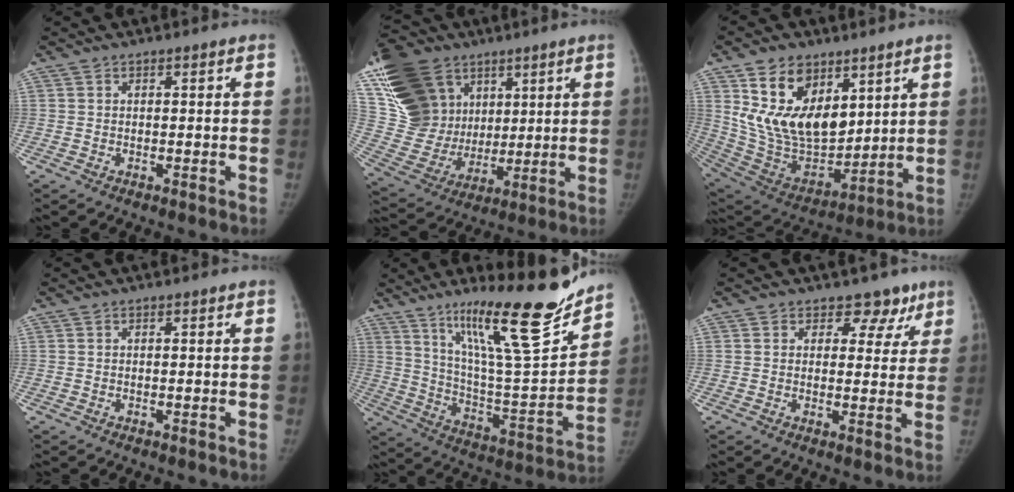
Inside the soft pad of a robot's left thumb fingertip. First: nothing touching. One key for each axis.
{"total": 25.2, "fx": 11.9, "fy": 18.6, "fz": 12.1, "tx": -0.249, "ty": 0.003, "tz": 0.244}
{"total": 19.9, "fx": 8.6, "fy": 12.4, "fz": 13.0, "tx": -0.198, "ty": -0.048, "tz": 0.181}
{"total": 0.0}
{"total": 23.7, "fx": 16.9, "fy": 3.6, "fz": 16.2, "tx": -0.232, "ty": -0.094, "tz": 0.285}
{"total": 5.7, "fx": 3.9, "fy": 4.0, "fz": 1.0, "tx": 0.026, "ty": -0.019, "tz": 0.043}